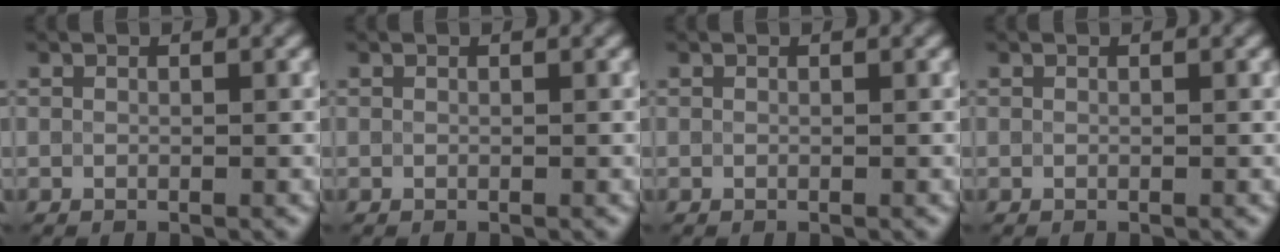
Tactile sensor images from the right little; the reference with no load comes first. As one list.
[{"total": 0.0}, {"total": 0.0}, {"total": 0.0}]